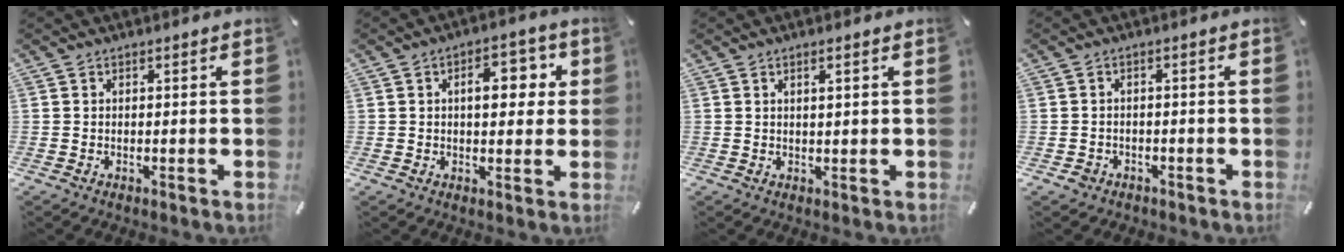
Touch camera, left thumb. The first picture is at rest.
{"total": 9.0, "force": [2.1, 5.1, 7.1], "torque": [-0.089, -0.004, 0.025]}
{"total": 1.5, "force": [0.7, 0.1, 1.3], "torque": [-0.027, 0.000, 0.012]}
{"total": 2.4, "force": [-1.4, 1.8, 0.6], "torque": [-0.011, 0.009, -0.031]}